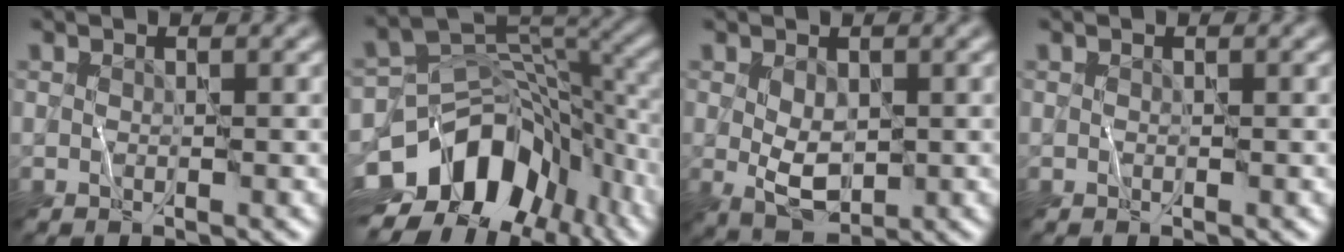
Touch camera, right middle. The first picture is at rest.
{"total": 13.0, "force": [-5.4, 8.8, 7.9], "torque": [-0.134, 0.002, -0.099]}
{"total": 3.6, "force": [0.1, 2.1, 2.9], "torque": [-0.053, -0.010, 0.006]}
{"total": 0.0}